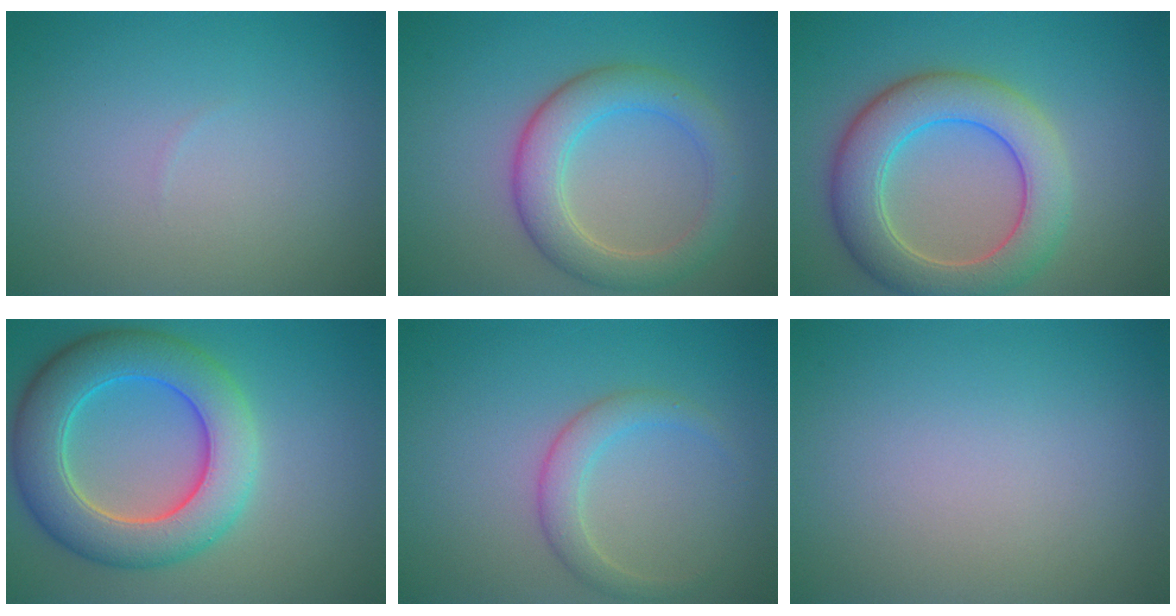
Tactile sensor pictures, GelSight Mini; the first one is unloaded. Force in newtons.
{"total": 4.9, "press": 4.9, "slide": 0.4}
{"total": 7.2, "press": 7.2, "slide": 0.6}
{"total": 8.5, "press": 8.4, "slide": 0.4}
{"total": 2.4, "press": 2.4, "slide": 0.1}
{"total": 0.0}